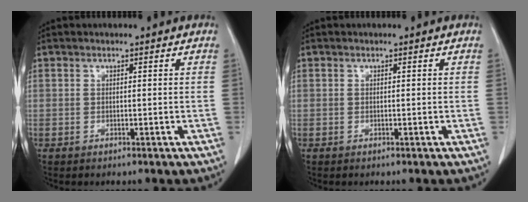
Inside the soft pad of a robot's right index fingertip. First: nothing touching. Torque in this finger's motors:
{"motor_torque": [-0.03, 0.04, 0.00, 0.00]}